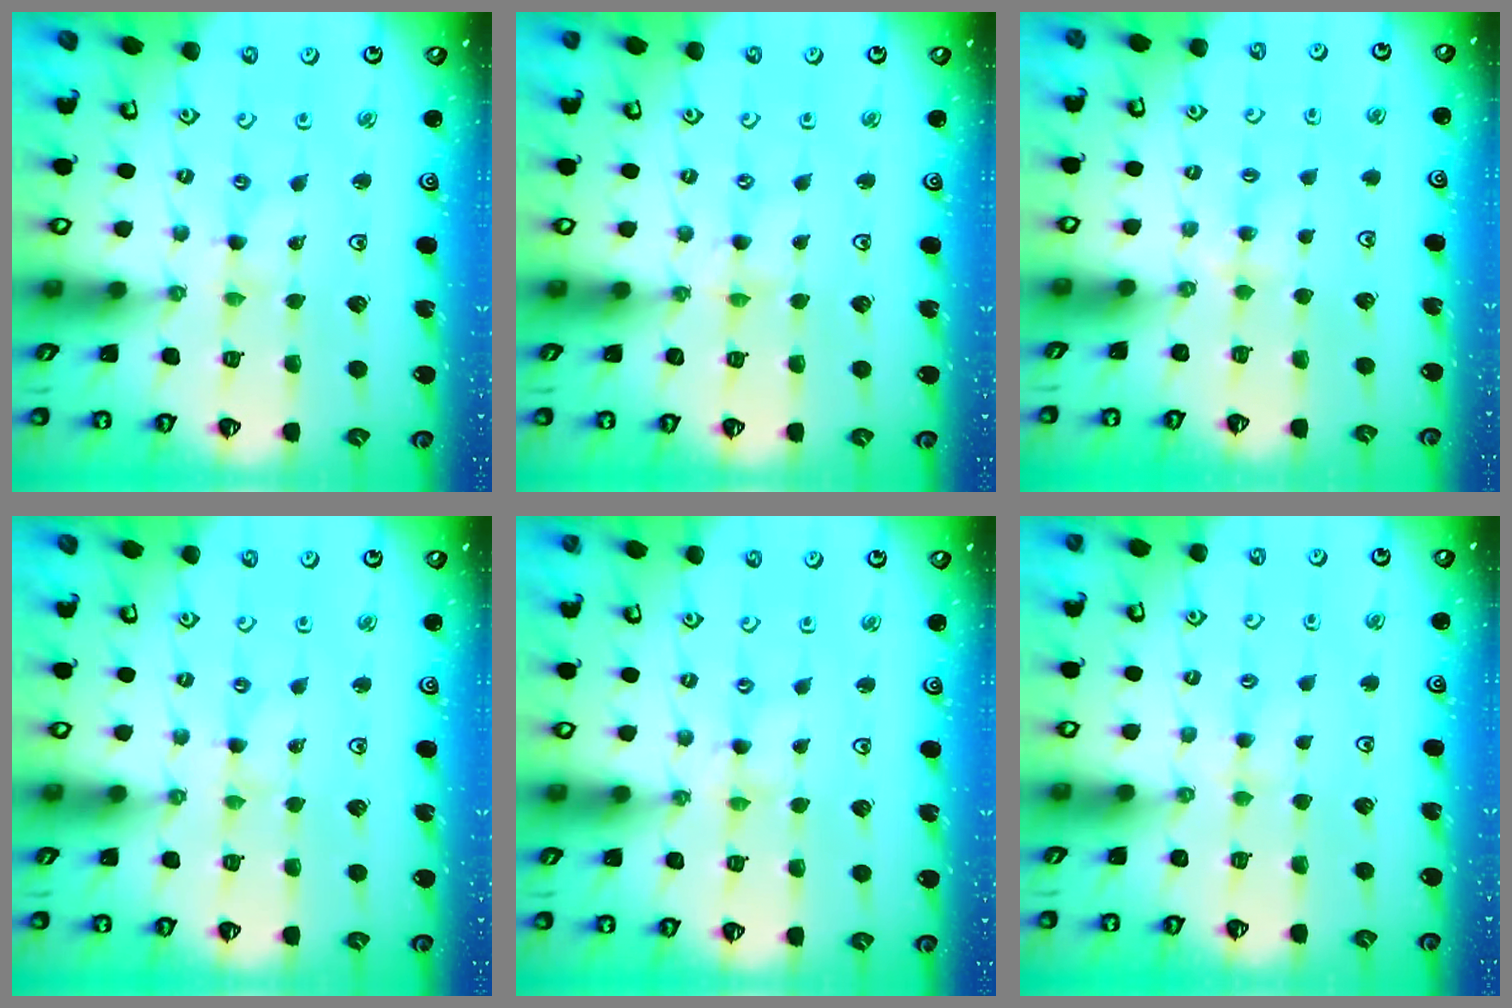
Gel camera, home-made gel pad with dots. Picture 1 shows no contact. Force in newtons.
{"total": 0.6, "press": 0.6, "slide": 0.2}
{"total": 3.0, "press": 3.0, "slide": 0.5}
{"total": 0.6, "press": 0.6, "slide": 0.2}
{"total": 0.6, "press": 0.6, "slide": 0.1}
{"total": 2.8, "press": 2.7, "slide": 0.5}